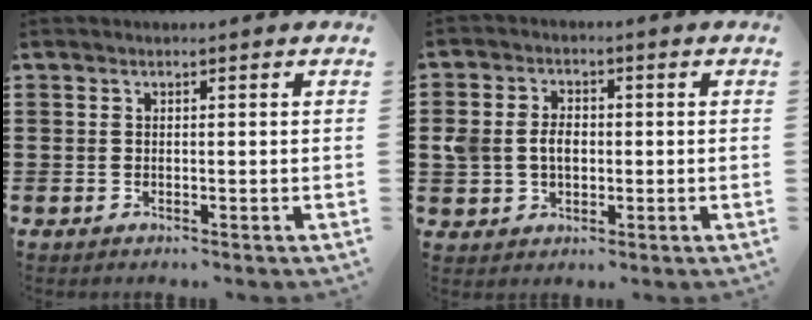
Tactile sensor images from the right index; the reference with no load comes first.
{"total": 4.5, "force": [-0.1, 3.4, 2.8], "torque": [-0.075, 0.008, -0.009]}